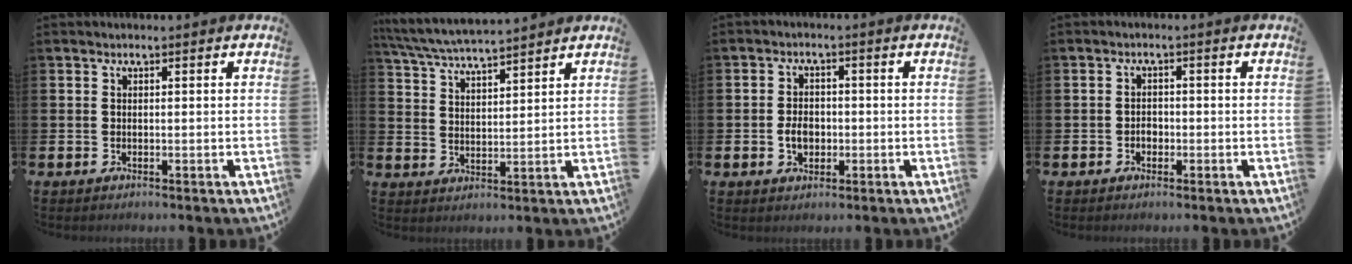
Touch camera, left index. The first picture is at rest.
{"total": 5.7, "force": [5.6, 0.2, 1.2], "torque": [-0.041, -0.033, 0.099]}
{"total": 3.0, "force": [-0.7, 2.3, 1.9], "torque": [-0.014, -0.006, -0.020]}
{"total": 1.5, "force": [-0.6, 1.1, 0.7], "torque": [-0.007, 0.001, -0.015]}